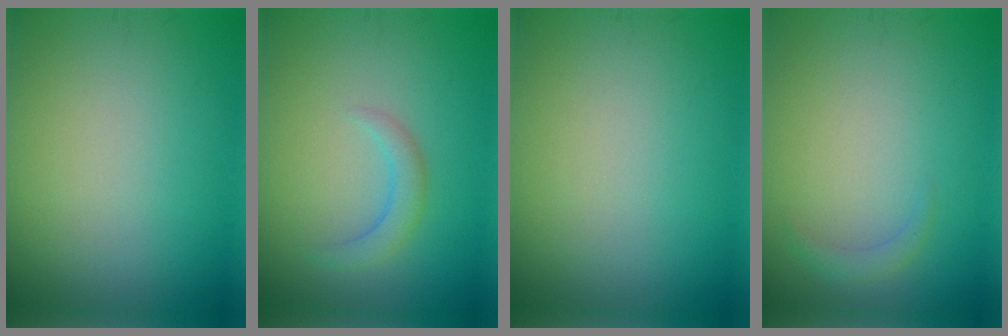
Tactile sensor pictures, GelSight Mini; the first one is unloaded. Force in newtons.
{"total": 1.9, "press": 1.9, "slide": 0.3}
{"total": 0.0}
{"total": 1.1, "press": 1.1, "slide": 0.0}